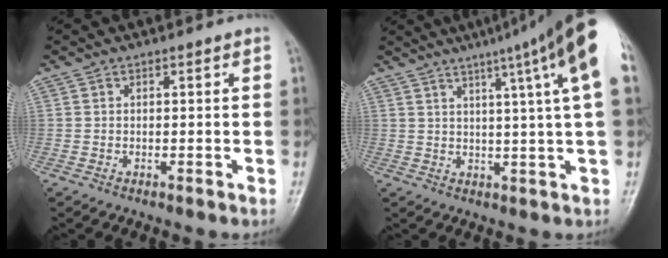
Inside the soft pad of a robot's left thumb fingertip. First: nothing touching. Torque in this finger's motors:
{"motor_torque": [1.09, 0.78, 1.95, -0.83, 0.29]}